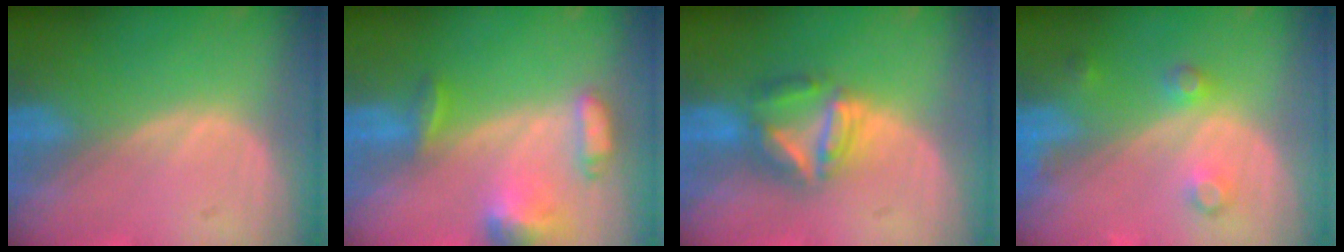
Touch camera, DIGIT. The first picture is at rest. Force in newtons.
{"total": 6.8, "press": 6.4, "slide": 2.3}
{"total": 6.6, "press": 6.3, "slide": 2.2}
{"total": 3.8, "press": 3.4, "slide": 1.5}